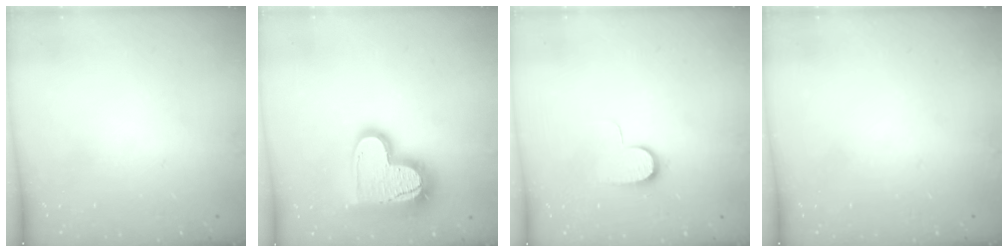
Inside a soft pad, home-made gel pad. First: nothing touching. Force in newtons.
{"total": 17.7, "press": 17.7, "slide": 1.5}
{"total": 7.1, "press": 7.1, "slide": 0.7}
{"total": 0.0}